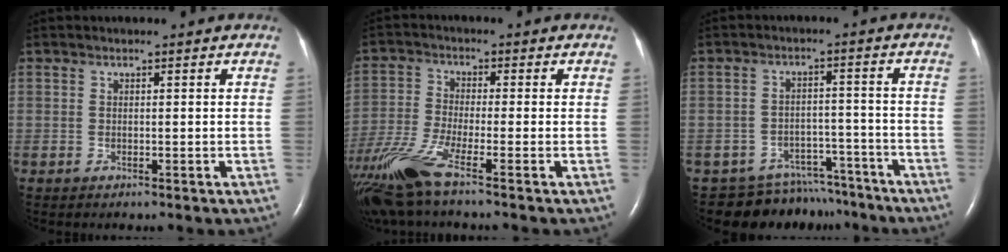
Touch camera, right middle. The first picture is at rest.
{"total": 9.9, "force": [-6.6, 0.3, 7.4], "torque": [-0.163, -0.029, -0.130]}
{"total": 9.6, "force": [-8.6, 4.3, -0.2], "torque": [0.014, 0.028, -0.113]}